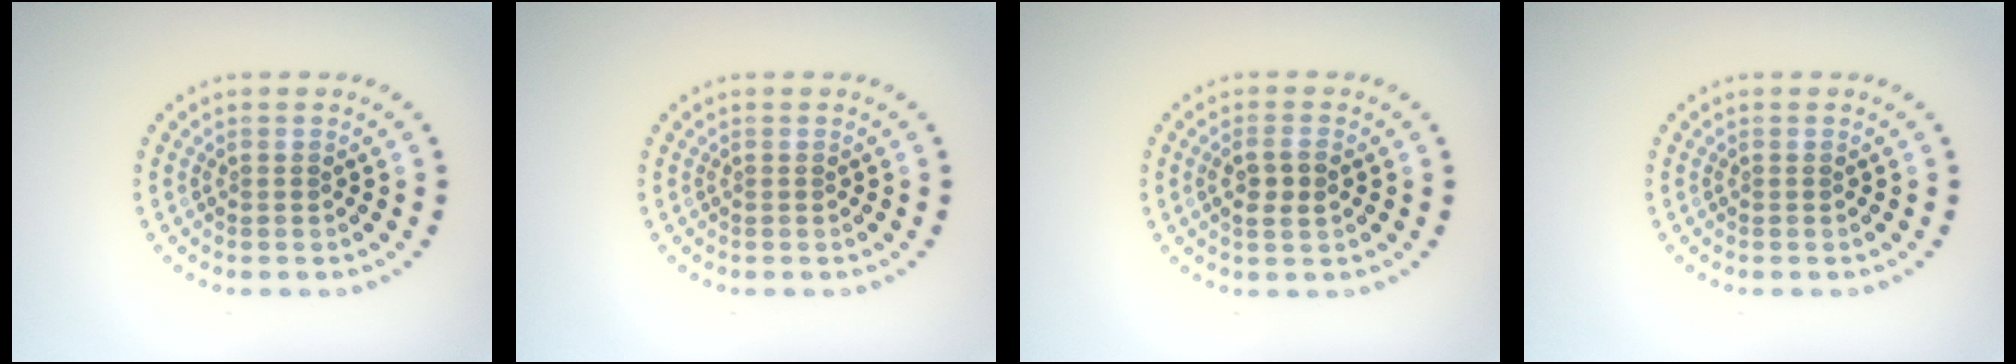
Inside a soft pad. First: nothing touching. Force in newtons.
{"total": 0.0}
{"total": 2.2, "press": 2.1, "slide": 0.5}
{"total": 0.0}